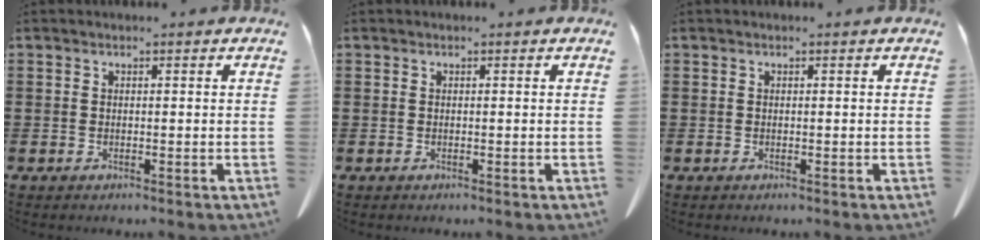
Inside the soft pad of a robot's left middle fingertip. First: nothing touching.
{"total": 0.0}
{"total": 0.0}